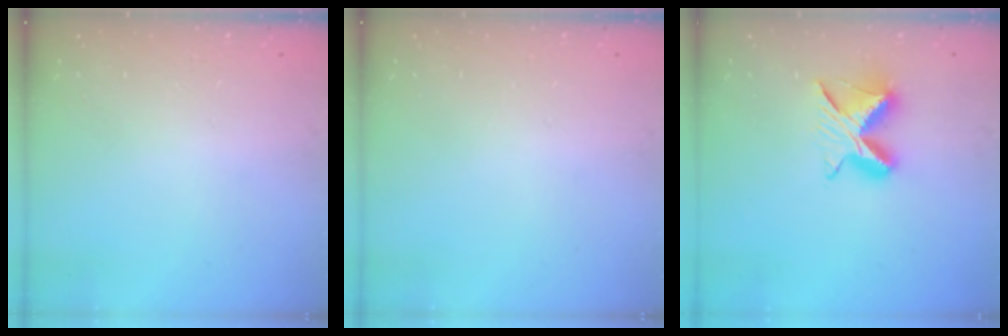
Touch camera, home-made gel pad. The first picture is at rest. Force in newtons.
{"total": 0.0}
{"total": 9.0, "press": 8.9, "slide": 0.5}